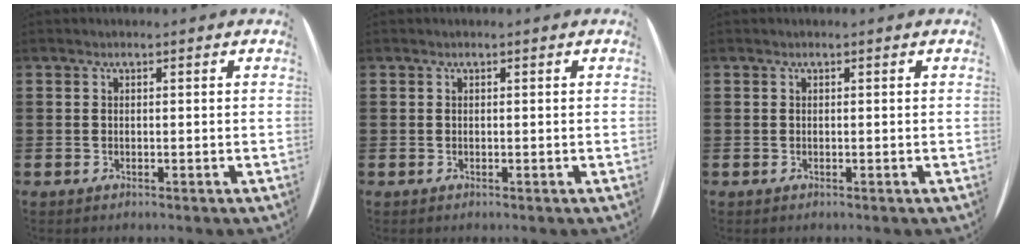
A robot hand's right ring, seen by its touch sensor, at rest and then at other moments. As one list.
[{"total": 0.0}, {"total": 0.0}]